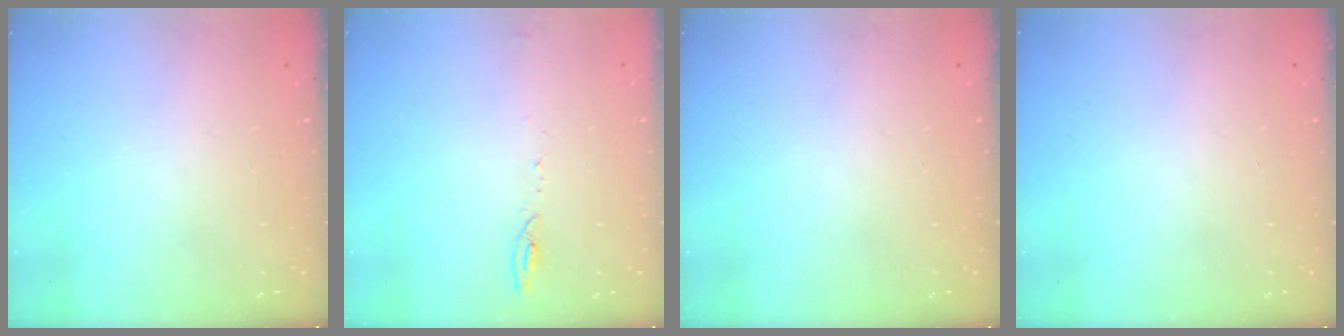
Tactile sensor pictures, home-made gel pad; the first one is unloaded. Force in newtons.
{"total": 4.9, "press": 4.9, "slide": 0.5}
{"total": 0.0}
{"total": 0.0}